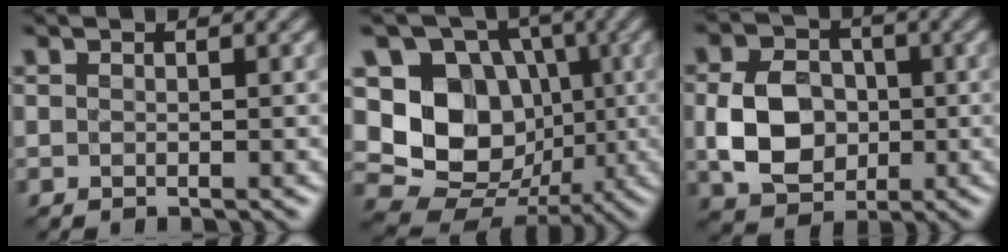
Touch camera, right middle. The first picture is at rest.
{"total": 10.4, "force": [0.4, 8.8, 5.5], "torque": [-0.088, -0.006, -0.012]}
{"total": 6.4, "force": [-0.6, 4.9, 4.0], "torque": [-0.084, -0.001, -0.013]}